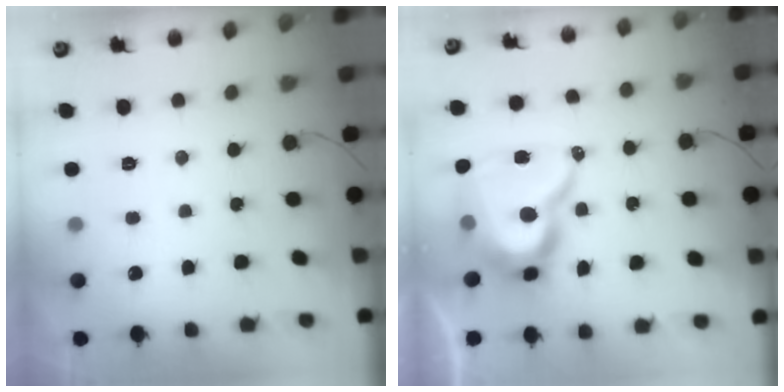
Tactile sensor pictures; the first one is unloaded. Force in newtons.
{"total": 18.6, "press": 18.6, "slide": 1.7}